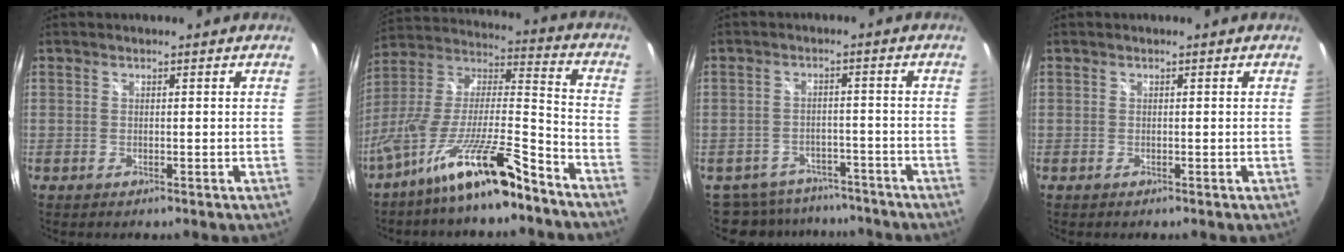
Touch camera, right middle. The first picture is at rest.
{"total": 17.9, "force": [-12.4, 2.4, 12.6], "torque": [-0.226, -0.016, -0.222]}
{"total": 11.8, "force": [-9.9, 5.7, 2.7], "torque": [-0.072, 0.006, -0.136]}
{"total": 0.0}